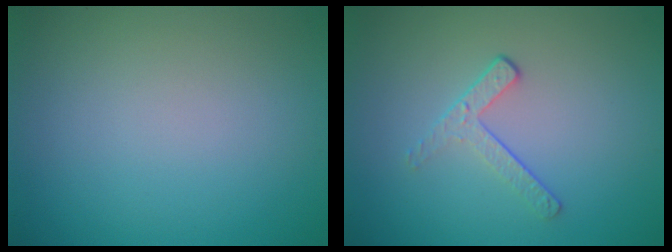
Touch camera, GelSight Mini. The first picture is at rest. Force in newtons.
{"total": 1.8, "press": 1.1, "slide": 1.4}